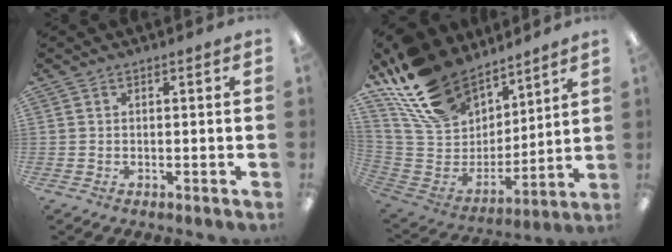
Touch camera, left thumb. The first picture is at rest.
{"total": 21.5, "force": [16.0, 11.8, 8.1], "torque": [-0.175, -0.090, 0.303]}